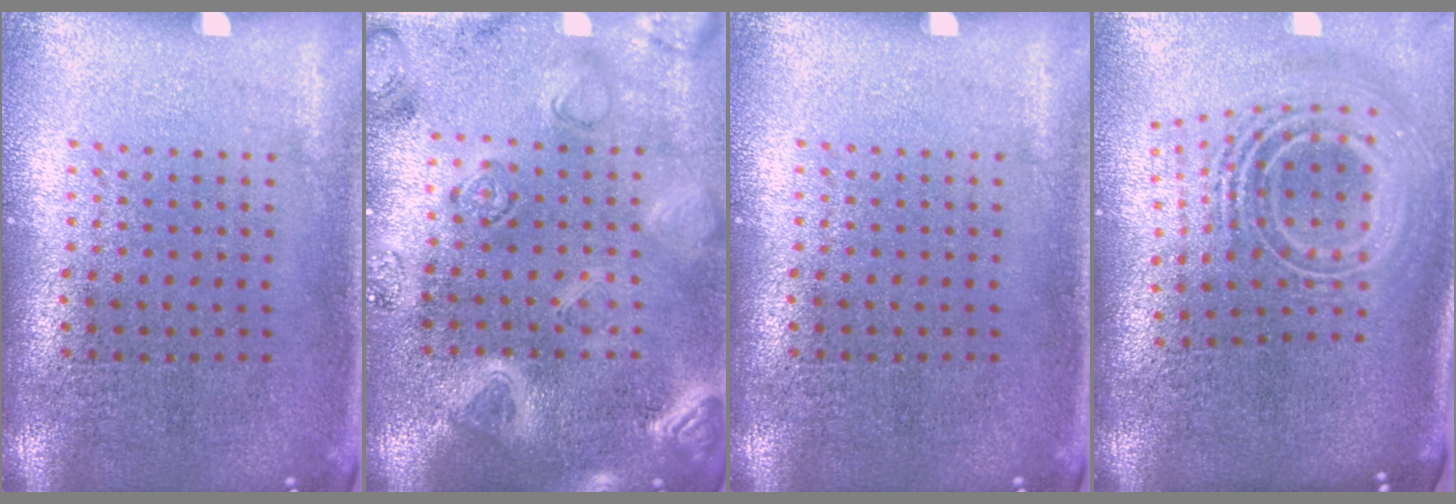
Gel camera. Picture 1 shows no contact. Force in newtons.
{"total": 3.0, "press": 2.9, "slide": 0.8}
{"total": 0.0}
{"total": 2.8, "press": 1.9, "slide": 2.1}